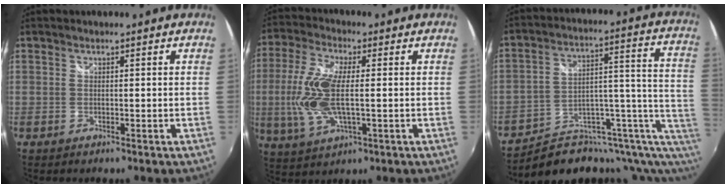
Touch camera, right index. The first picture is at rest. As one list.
[{"total": 12.9, "force": [-0.5, 5.0, 11.9], "torque": [-0.259, -0.002, -0.009]}, {"total": 14.0, "force": [-5.6, 5.6, 11.5], "torque": [-0.122, 0.017, -0.095]}]